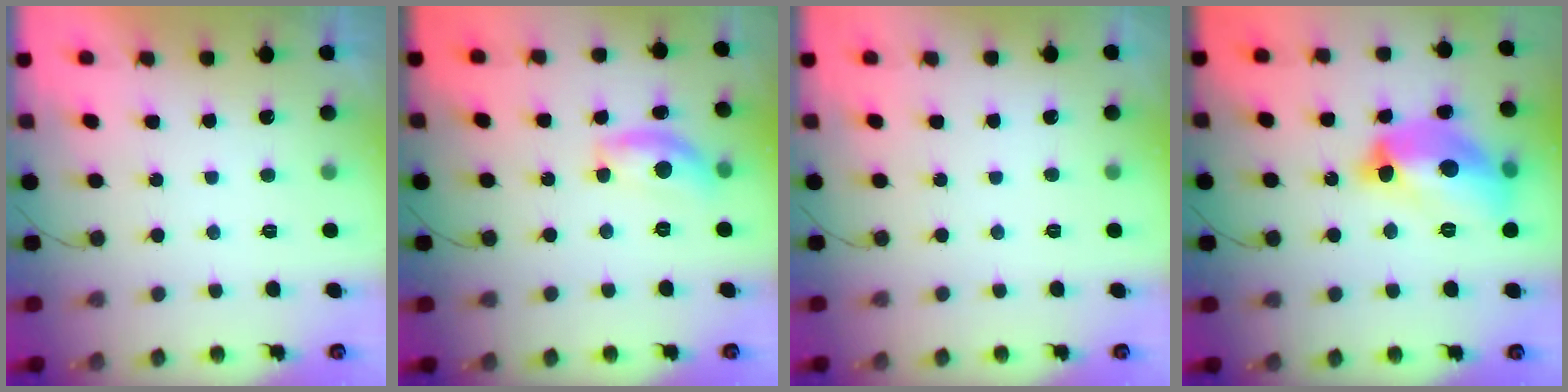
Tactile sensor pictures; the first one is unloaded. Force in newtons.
{"total": 10.5, "press": 10.5, "slide": 0.4}
{"total": 0.0}
{"total": 18.6, "press": 18.6, "slide": 1.2}